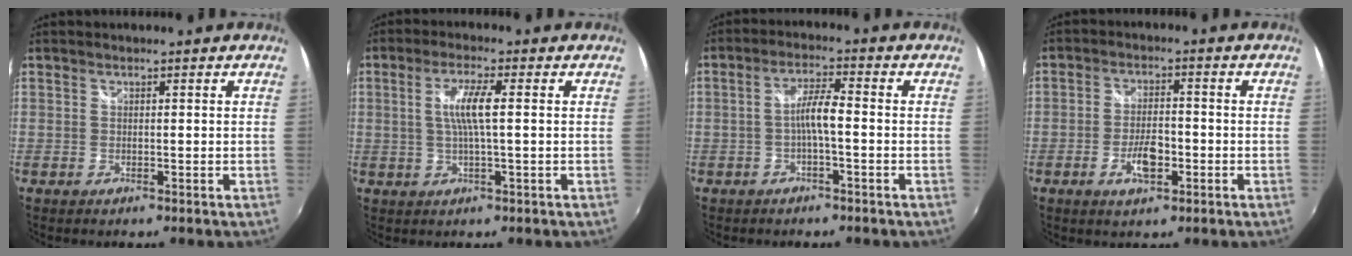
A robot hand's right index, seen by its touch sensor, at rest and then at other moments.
{"total": 5.9, "force": [0.6, 0.4, 5.8], "torque": [-0.111, 0.000, 0.013]}
{"total": 4.3, "force": [-1.2, 0.4, 4.1], "torque": [-0.083, 0.008, -0.023]}
{"total": 6.1, "force": [-2.4, 2.6, 4.9], "torque": [-0.101, -0.002, -0.040]}